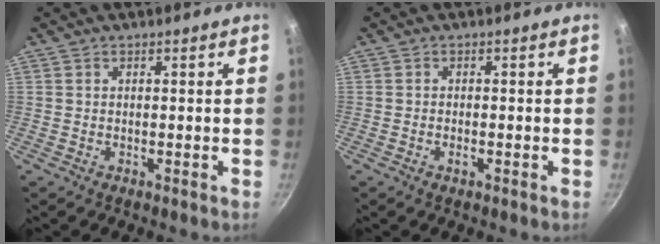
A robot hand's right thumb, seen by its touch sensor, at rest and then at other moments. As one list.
[{"total": 1.1, "force": [-0.5, 0.4, 0.9], "torque": [-0.021, 0.003, -0.012]}]